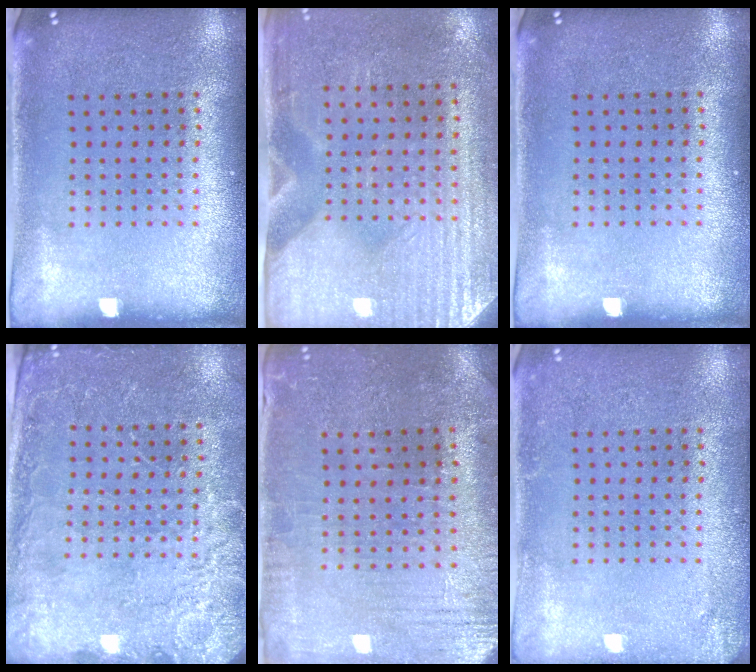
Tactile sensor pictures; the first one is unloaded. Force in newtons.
{"total": 2.9, "press": 2.6, "slide": 1.5}
{"total": 0.0}
{"total": 2.6, "press": 2.6, "slide": 0.3}
{"total": 0.6, "press": 0.5, "slide": 0.3}
{"total": 1.6, "press": 1.6, "slide": 0.2}